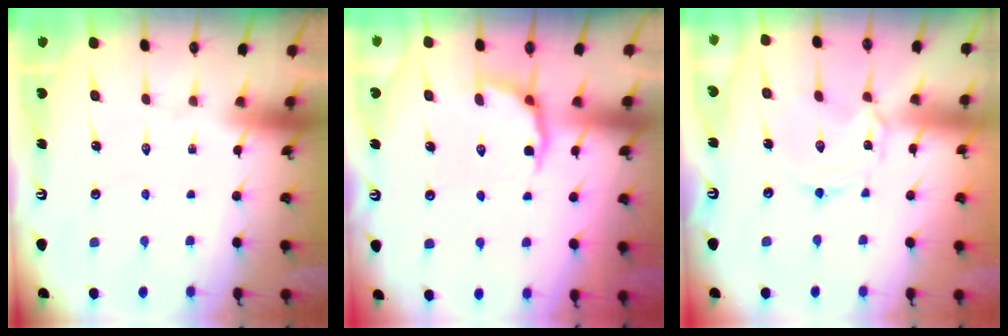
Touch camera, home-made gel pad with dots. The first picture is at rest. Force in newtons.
{"total": 3.6, "press": 2.7, "slide": 2.3}
{"total": 1.8, "press": 1.7, "slide": 0.1}